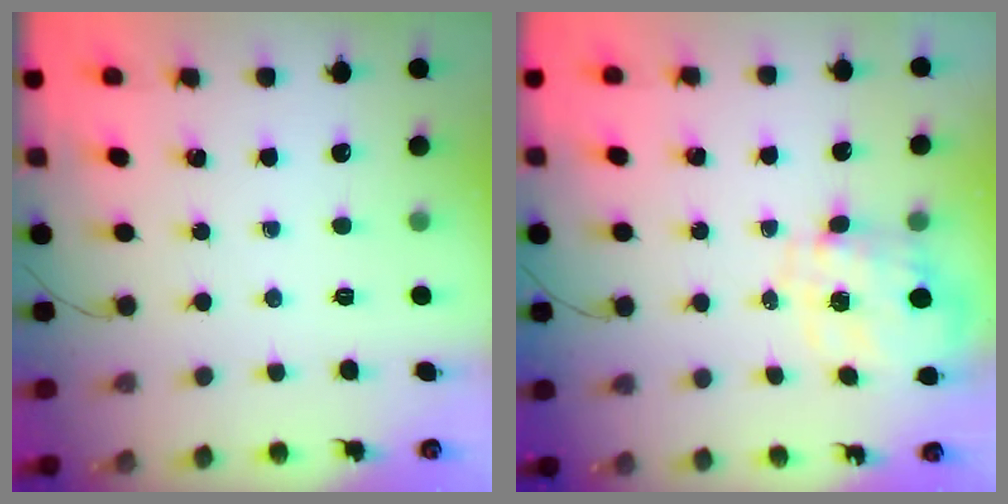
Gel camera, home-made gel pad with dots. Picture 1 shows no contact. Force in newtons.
{"total": 8.3, "press": 8.2, "slide": 0.8}